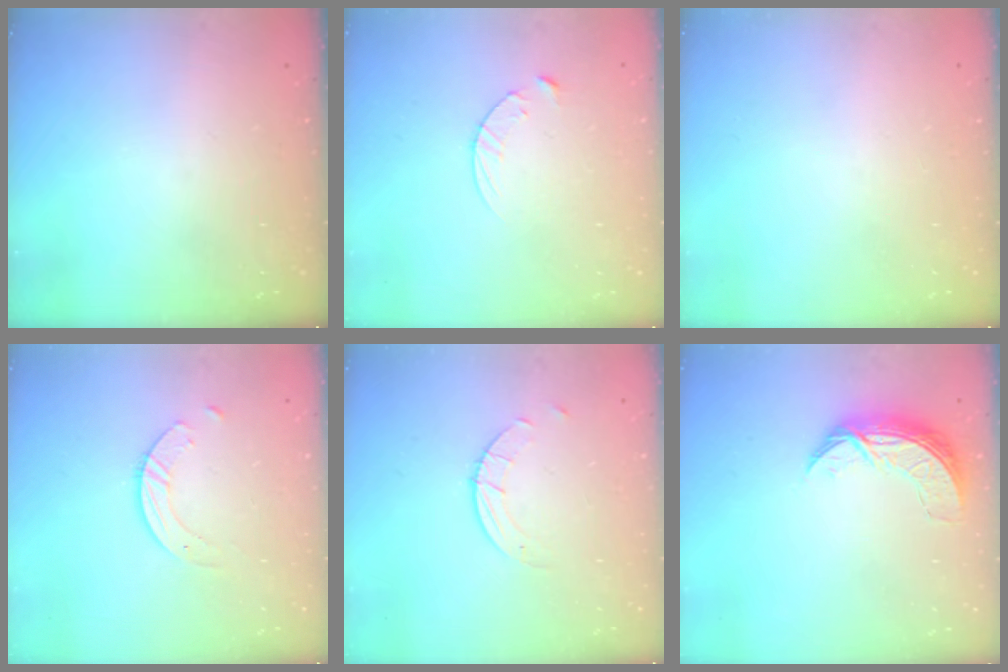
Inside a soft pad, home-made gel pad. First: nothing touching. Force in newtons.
{"total": 5.4, "press": 5.4, "slide": 0.5}
{"total": 0.0}
{"total": 3.8, "press": 3.8, "slide": 0.4}
{"total": 4.0, "press": 4.0, "slide": 0.4}
{"total": 7.8, "press": 7.8, "slide": 0.5}